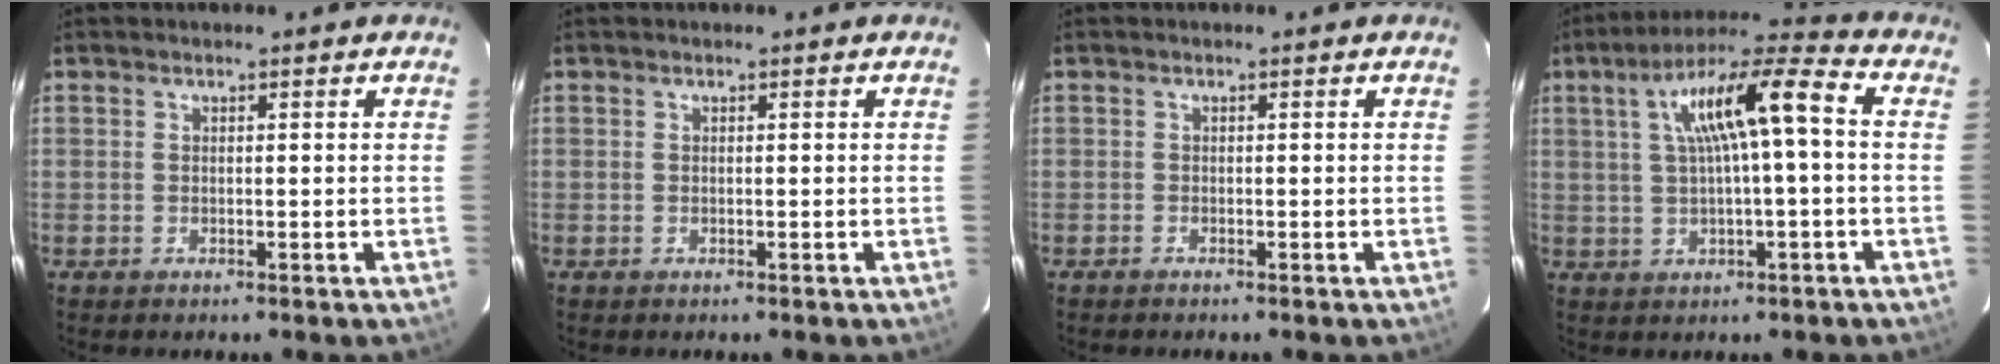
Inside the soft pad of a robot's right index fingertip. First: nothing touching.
{"total": 0.0}
{"total": 0.8, "force": [-0.5, -0.3, -0.5], "torque": [0.008, -0.001, -0.013]}
{"total": 12.7, "force": [2.0, 1.9, 12.4], "torque": [-0.207, 0.033, 0.038]}